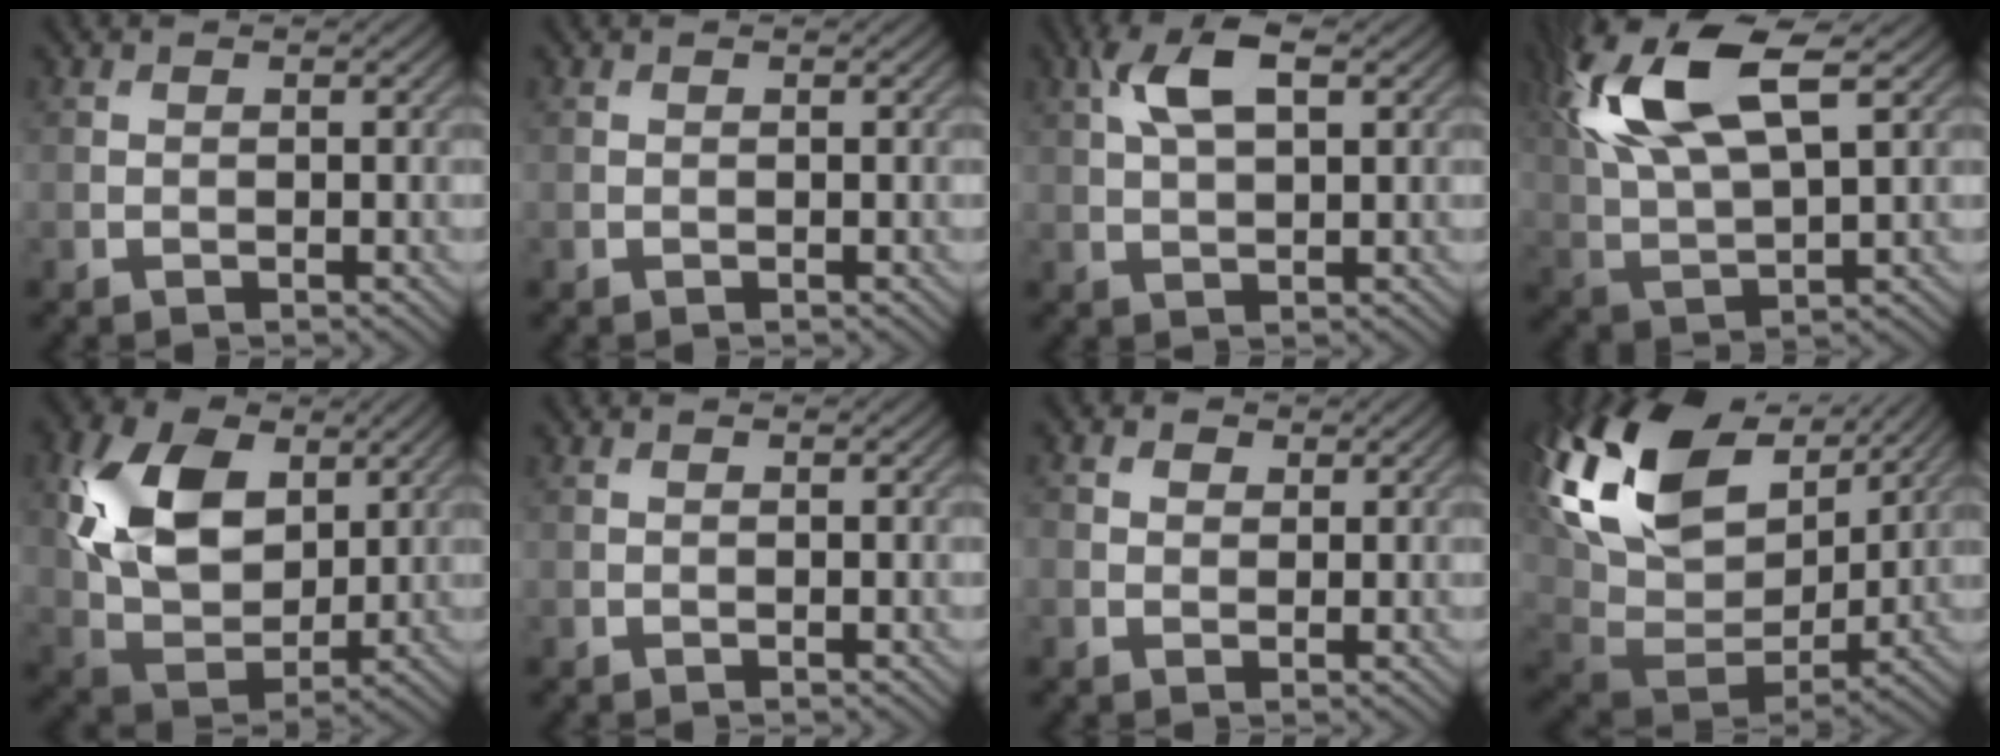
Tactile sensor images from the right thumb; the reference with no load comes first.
{"total": 0.0}
{"total": 6.6, "force": [2.5, 2.8, 5.5], "torque": [-0.119, 0.012, 0.046]}
{"total": 15.5, "force": [6.8, 6.0, 12.6], "torque": [-0.287, 0.015, 0.126]}
{"total": 12.9, "force": [3.8, 8.5, 8.9], "torque": [-0.208, 0.008, 0.068]}
{"total": 0.0}
{"total": 1.9, "force": [0.6, 1.6, 0.7], "torque": [-0.017, -0.001, 0.008]}
{"total": 20.1, "force": [9.3, 12.4, 12.9], "torque": [-0.293, 0.037, 0.183]}